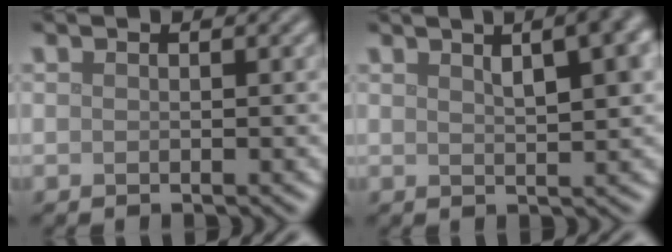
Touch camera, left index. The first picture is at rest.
{"total": 6.8, "force": [2.8, 2.6, 5.6], "torque": [-0.054, 0.029, 0.032]}